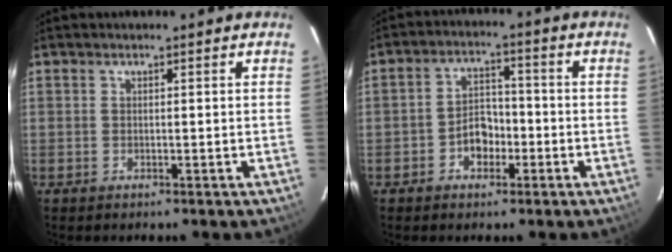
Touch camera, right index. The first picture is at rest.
{"total": 5.6, "force": [-2.3, 4.0, 3.2], "torque": [-0.060, 0.017, -0.032]}